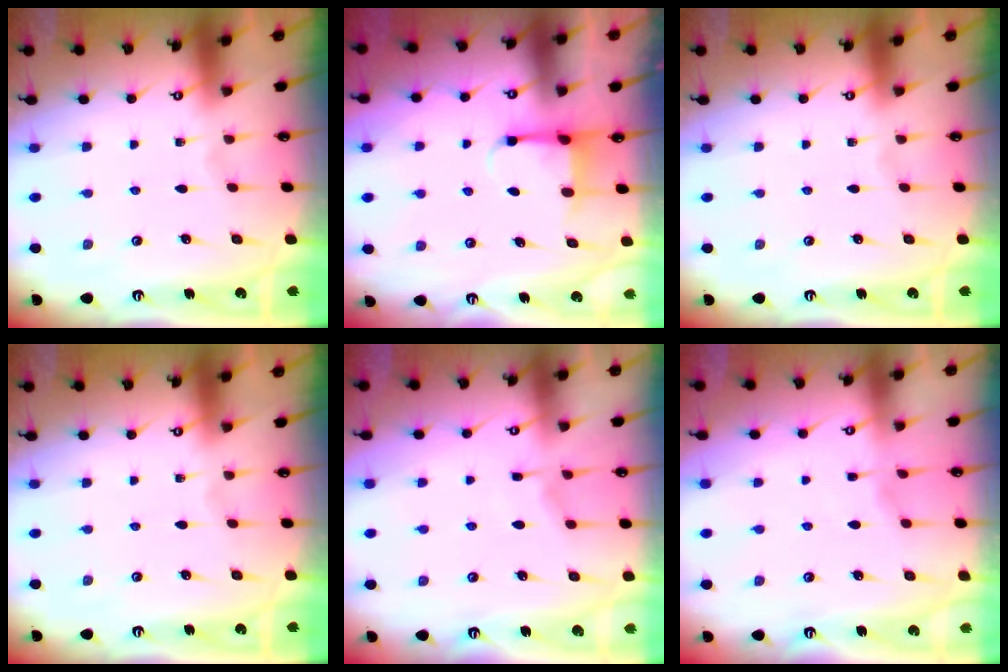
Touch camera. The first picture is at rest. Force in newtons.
{"total": 3.0, "press": 3.0, "slide": 0.8}
{"total": 0.0}
{"total": 0.0}
{"total": 4.3, "press": 4.3, "slide": 0.4}
{"total": 1.5, "press": 1.5, "slide": 0.4}